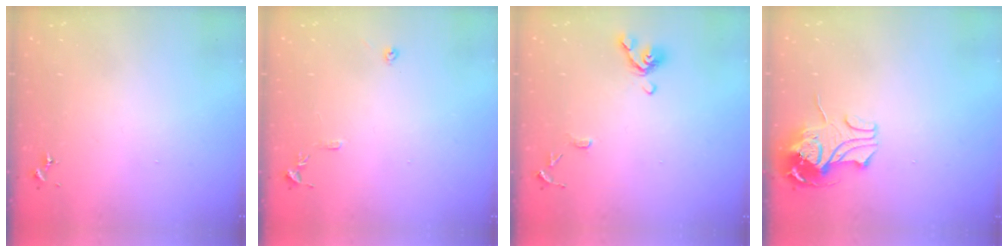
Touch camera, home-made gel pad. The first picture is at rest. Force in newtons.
{"total": 7.7, "press": 7.7, "slide": 0.8}
{"total": 10.3, "press": 10.2, "slide": 1.3}
{"total": 10.8, "press": 10.7, "slide": 1.3}